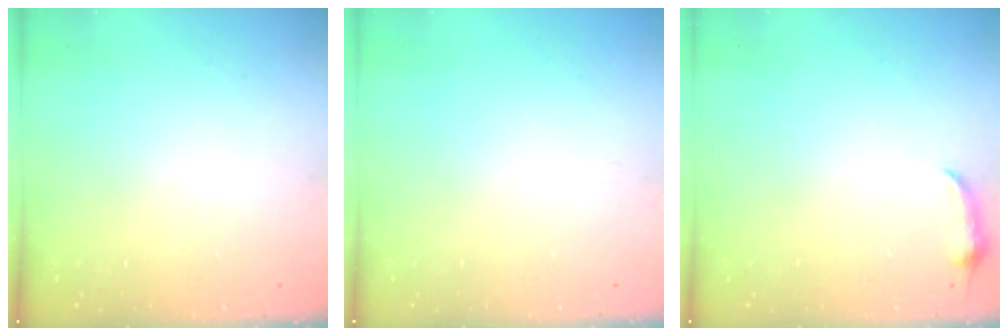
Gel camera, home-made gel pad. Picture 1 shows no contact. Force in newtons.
{"total": 0.0}
{"total": 3.8, "press": 3.7, "slide": 0.8}